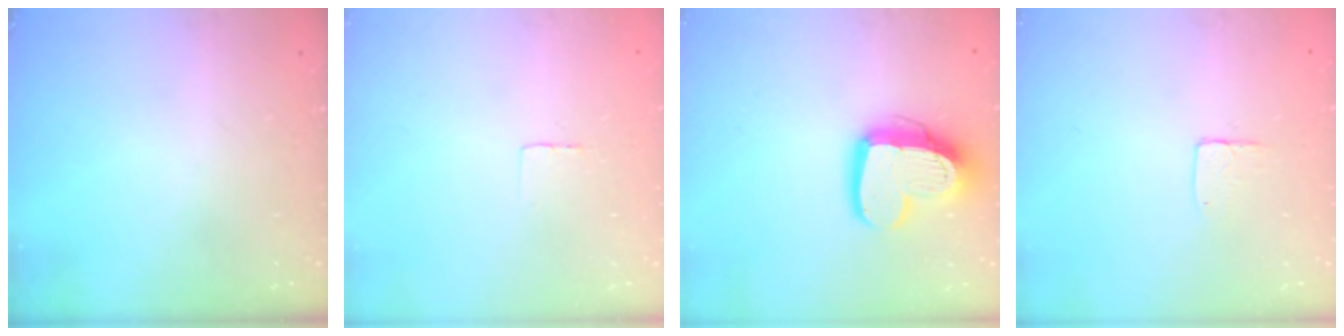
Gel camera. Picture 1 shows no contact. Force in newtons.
{"total": 2.3, "press": 2.3, "slide": 0.1}
{"total": 15.0, "press": 14.9, "slide": 1.3}
{"total": 3.6, "press": 3.6, "slide": 0.3}